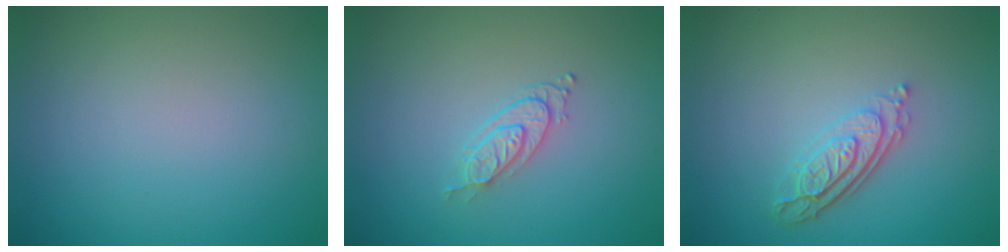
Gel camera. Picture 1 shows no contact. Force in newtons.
{"total": 2.0, "press": 1.4, "slide": 1.4}
{"total": 3.7, "press": 2.7, "slide": 2.5}